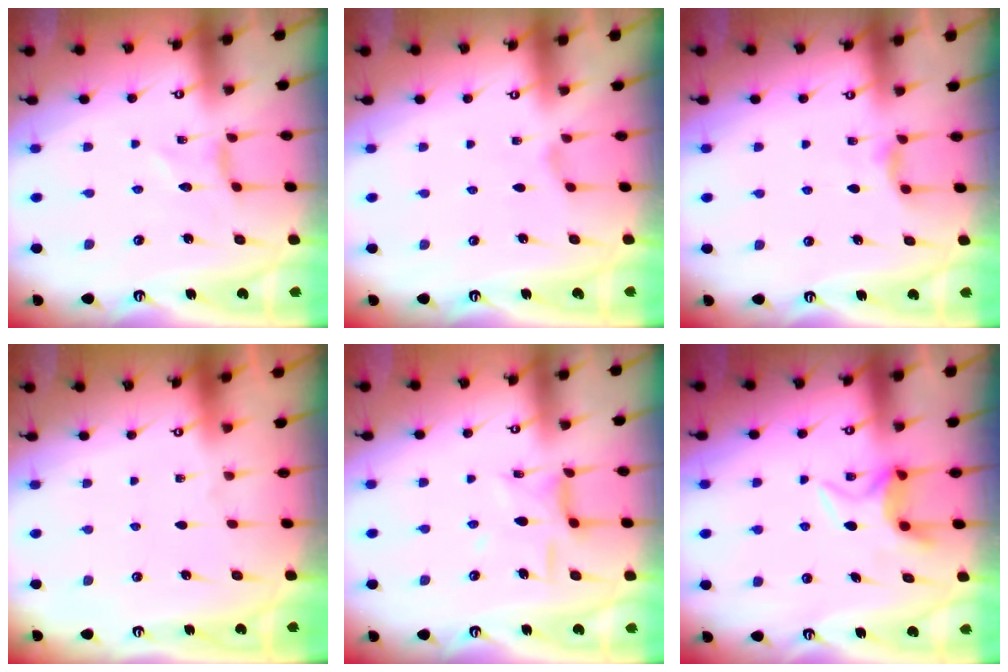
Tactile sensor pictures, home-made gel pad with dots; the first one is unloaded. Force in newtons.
{"total": 0.8, "press": 0.7, "slide": 0.3}
{"total": 5.5, "press": 5.4, "slide": 0.7}
{"total": 0.0}
{"total": 8.7, "press": 8.6, "slide": 0.7}
{"total": 6.8, "press": 6.8, "slide": 0.1}